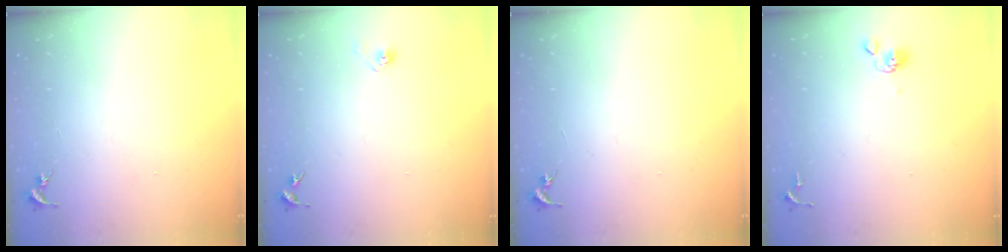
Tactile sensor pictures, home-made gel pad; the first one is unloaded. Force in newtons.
{"total": 3.4, "press": 3.2, "slide": 1.2}
{"total": 0.0}
{"total": 4.0, "press": 3.9, "slide": 0.9}